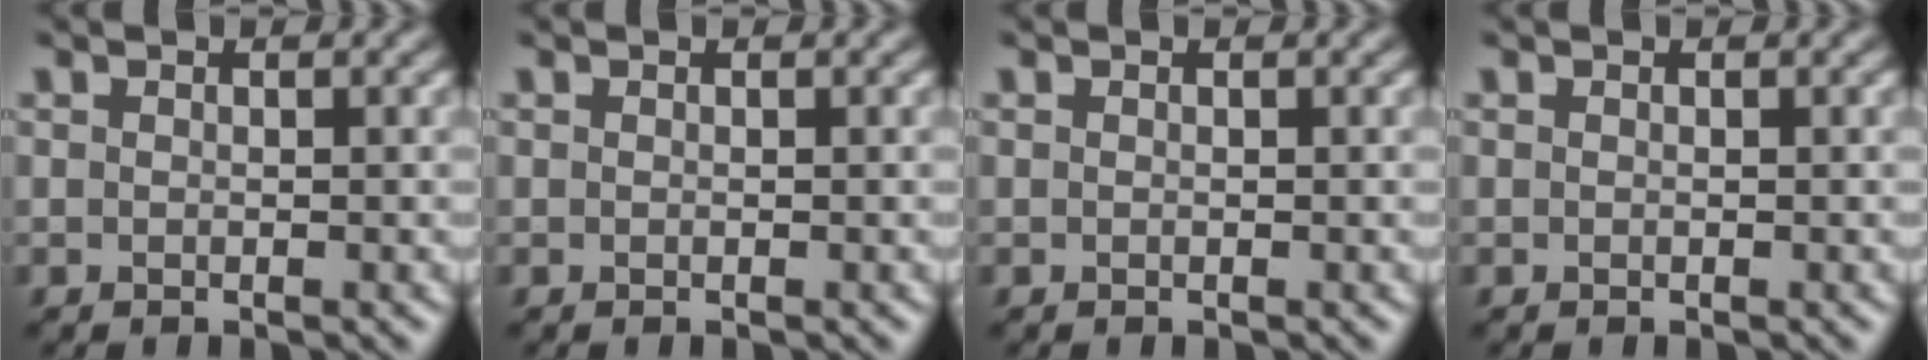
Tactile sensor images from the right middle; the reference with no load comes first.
{"total": 0.0}
{"total": 0.0}
{"total": 0.0}